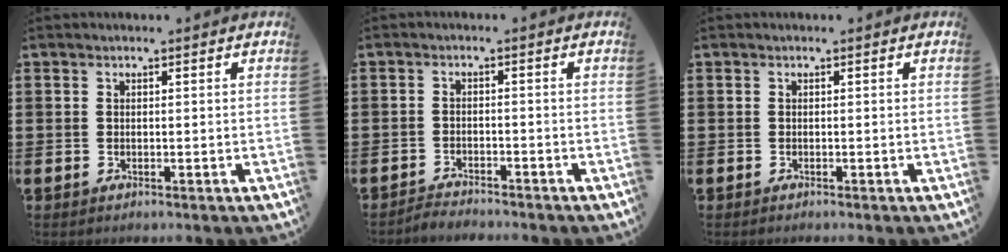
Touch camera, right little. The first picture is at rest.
{"total": 1.9, "force": [-1.9, -0.1, -0.2], "torque": [-0.002, 0.004, -0.041]}
{"total": 0.0}